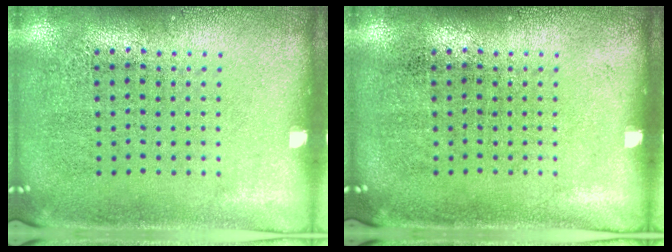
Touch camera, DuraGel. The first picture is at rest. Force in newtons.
{"total": 0.0}